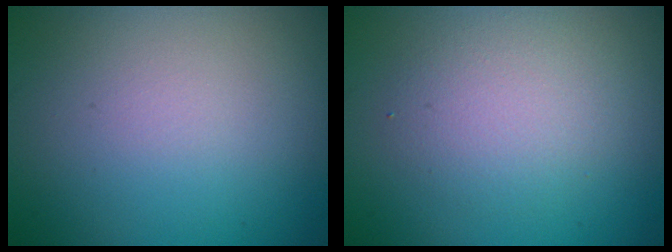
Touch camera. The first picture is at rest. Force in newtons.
{"total": 3.0, "press": 3.0, "slide": 0.2}